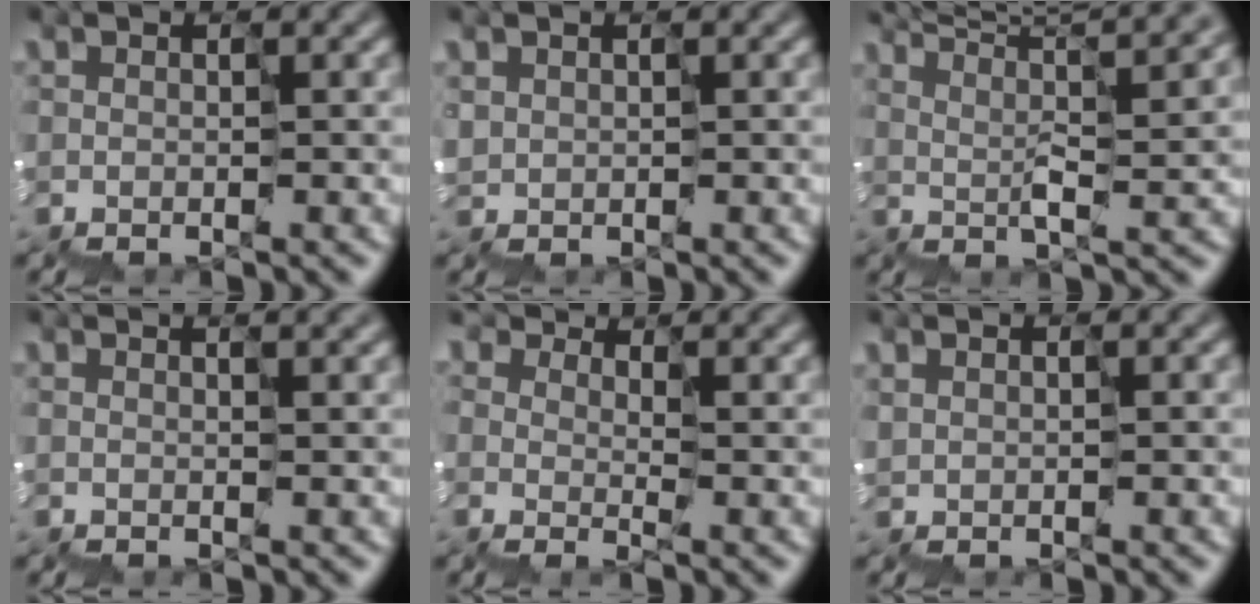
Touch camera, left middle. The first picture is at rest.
{"total": 1.3, "force": [0.6, 1.1, -0.3], "torque": [0.001, 0.004, 0.015]}
{"total": 8.9, "force": [7.7, 1.1, 4.3], "torque": [-0.078, 0.027, 0.096]}
{"total": 2.8, "force": [1.1, 1.1, 2.3], "torque": [-0.018, 0.022, 0.008]}
{"total": 2.0, "force": [1.9, 0.6, -0.2], "torque": [0.008, 0.005, 0.037]}
{"total": 0.6, "force": [0.5, 0.2, -0.3], "torque": [-0.001, 0.003, 0.012]}